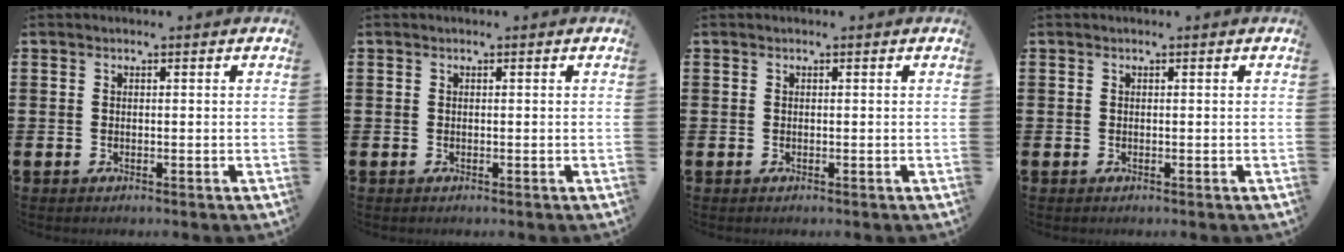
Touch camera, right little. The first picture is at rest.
{"total": 0.0}
{"total": 0.0}
{"total": 0.0}